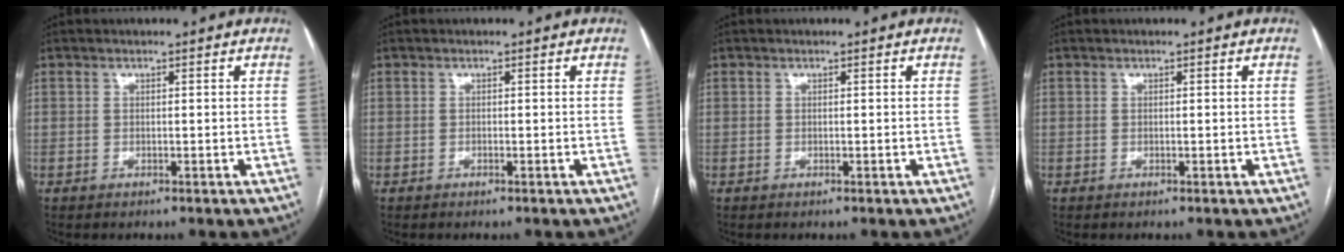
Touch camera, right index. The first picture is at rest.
{"total": 0.0}
{"total": 0.0}
{"total": 0.0}